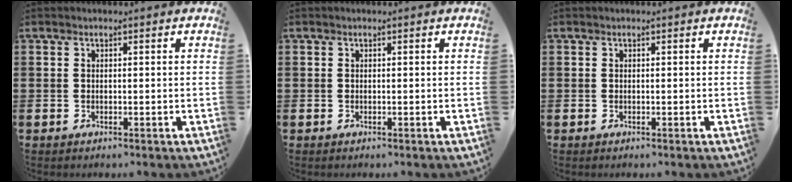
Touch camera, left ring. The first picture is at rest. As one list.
[{"total": 0.0}, {"total": 0.0}]